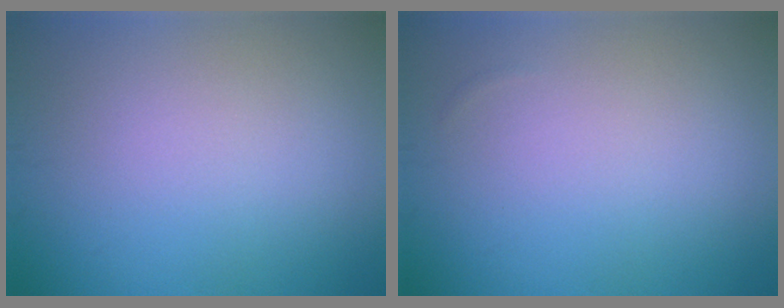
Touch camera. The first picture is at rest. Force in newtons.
{"total": 0.0}